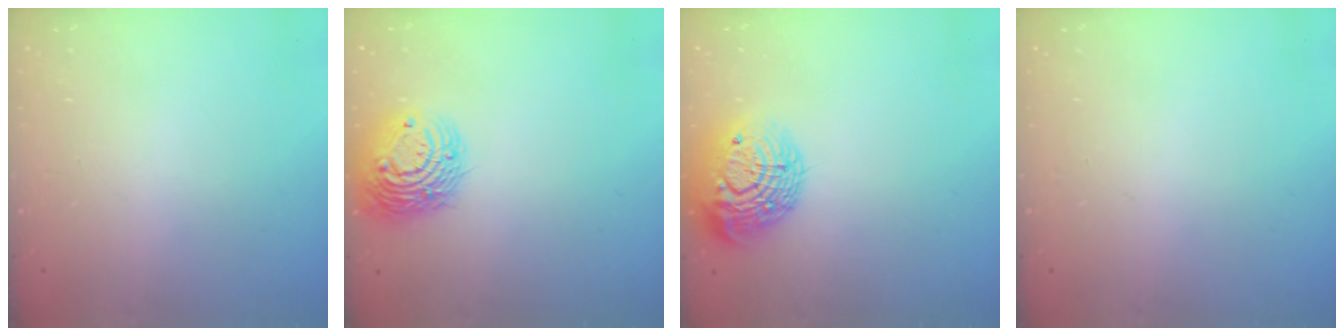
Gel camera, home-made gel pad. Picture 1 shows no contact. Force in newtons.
{"total": 12.3, "press": 12.2, "slide": 1.3}
{"total": 16.7, "press": 16.7, "slide": 1.0}
{"total": 0.0}